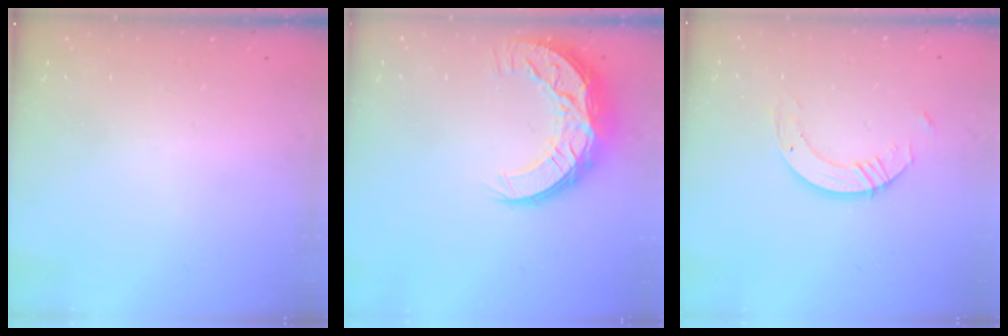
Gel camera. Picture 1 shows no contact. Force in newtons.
{"total": 13.1, "press": 13.1, "slide": 0.6}
{"total": 6.3, "press": 6.3, "slide": 0.5}